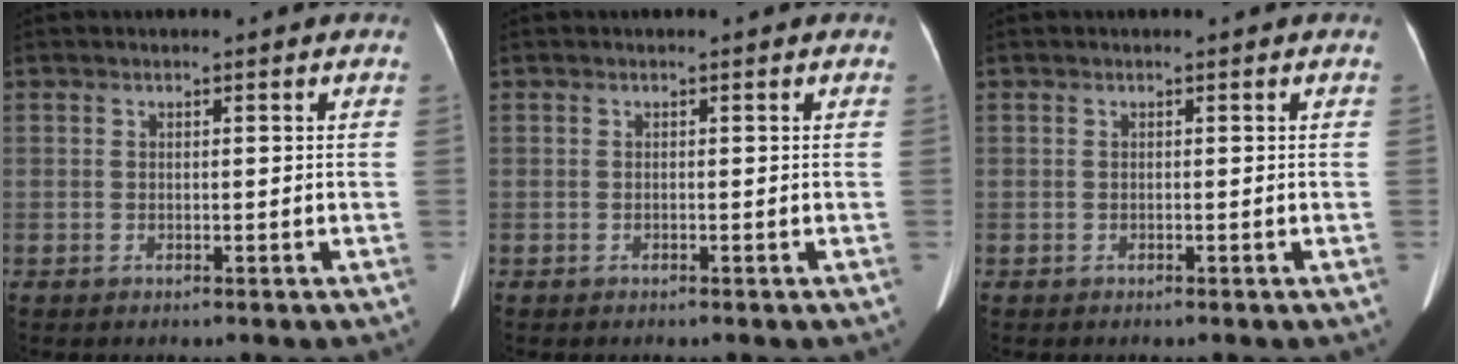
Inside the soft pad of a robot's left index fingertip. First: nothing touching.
{"total": 0.0}
{"total": 0.0}